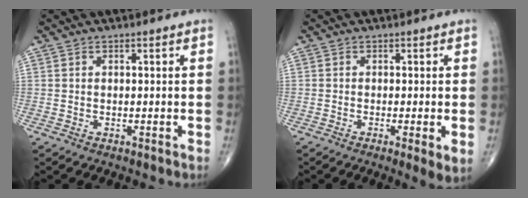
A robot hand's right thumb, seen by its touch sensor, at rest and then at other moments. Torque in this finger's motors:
{"motor_torque": [0.05, 0.27, -0.14, -0.28, 0.00]}